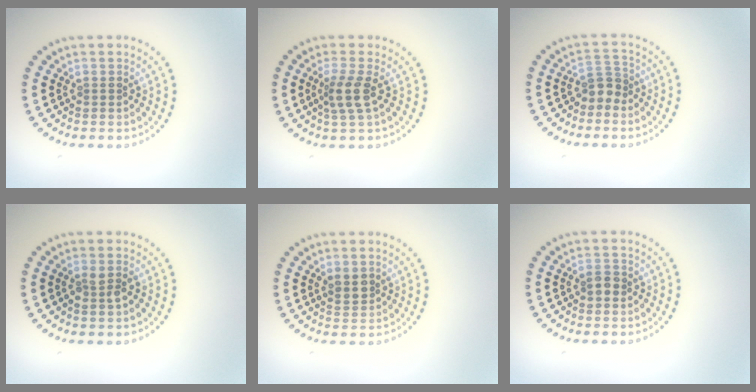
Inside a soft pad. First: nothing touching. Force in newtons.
{"total": 2.4, "press": 1.8, "slide": 1.5}
{"total": 2.1, "press": 1.6, "slide": 1.4}
{"total": 1.3, "press": 1.2, "slide": 0.4}
{"total": 1.5, "press": 1.4, "slide": 0.5}
{"total": 1.3, "press": 1.3, "slide": 0.2}